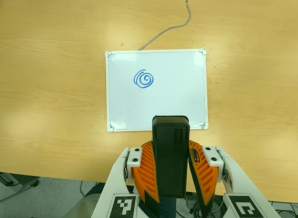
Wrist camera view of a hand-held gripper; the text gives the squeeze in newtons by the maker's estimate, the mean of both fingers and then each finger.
{"total": 10.9, "left": 8.6, "right": 13.2}